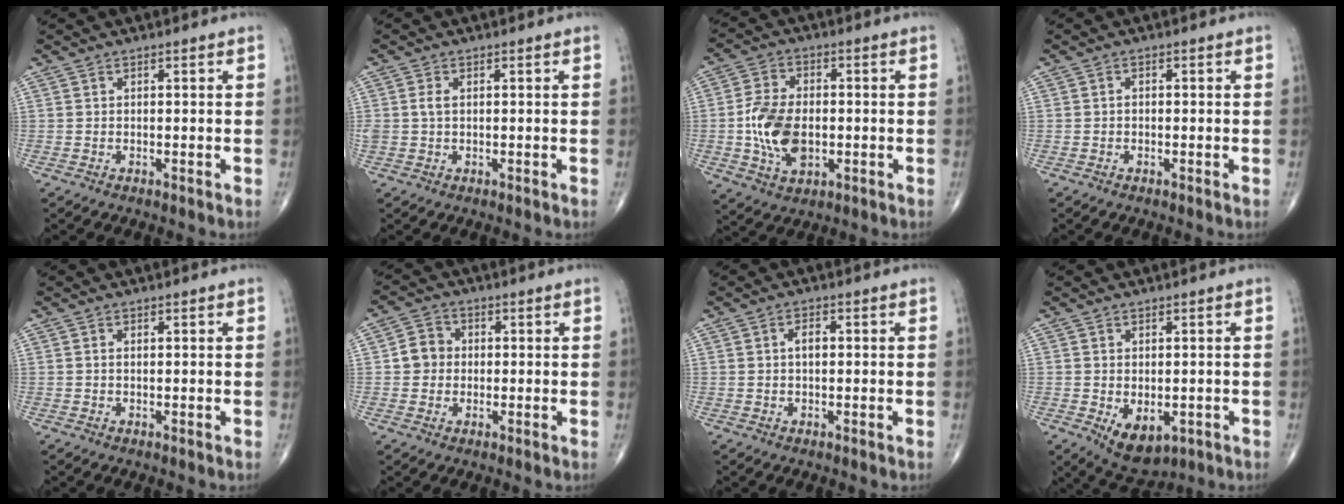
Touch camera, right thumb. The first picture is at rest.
{"total": 2.0, "force": [0.2, 1.3, 1.5], "torque": [-0.039, 0.003, 0.004]}
{"total": 11.6, "force": [-1.4, 7.3, 9.0], "torque": [-0.161, 0.004, -0.026]}
{"total": 0.7, "force": [-0.3, 0.5, 0.3], "torque": [0.000, 0.004, -0.008]}
{"total": 0.6, "force": [0.1, 0.3, 0.5], "torque": [-0.016, 0.003, 0.004]}
{"total": 4.9, "force": [0.1, 4.5, 1.9], "torque": [-0.015, 0.009, -0.006]}
{"total": 2.2, "force": [0.1, 1.2, 1.8], "torque": [-0.029, 0.007, -0.001]}
{"total": 7.2, "force": [-2.0, 4.3, 5.4], "torque": [-0.070, -0.007, -0.016]}